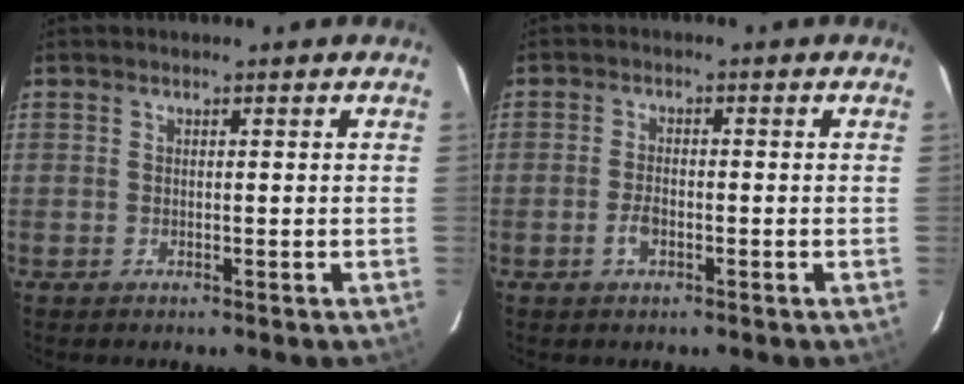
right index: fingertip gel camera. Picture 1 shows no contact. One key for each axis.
{"total": 2.7, "fx": -1.2, "fy": 1.4, "fz": 2.0, "tx": -0.043, "ty": 0.001, "tz": -0.022}